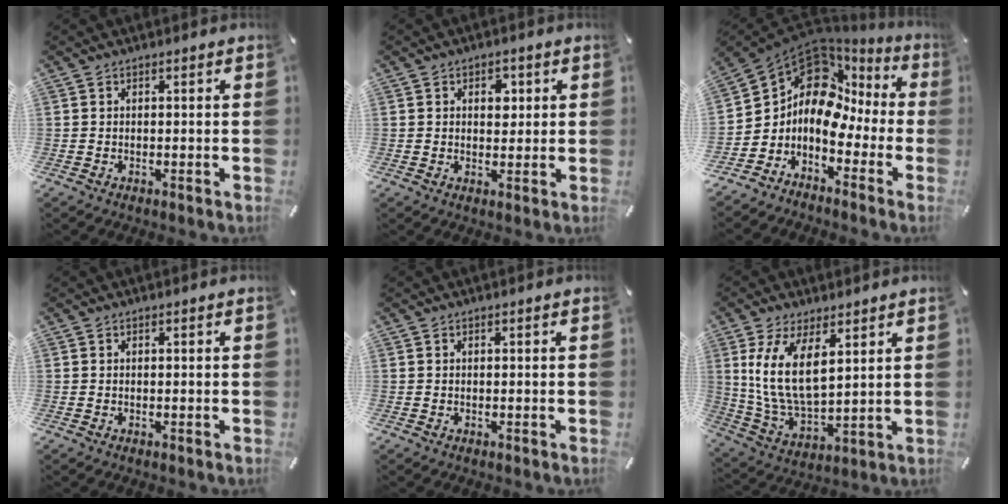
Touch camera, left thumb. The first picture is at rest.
{"total": 3.7, "force": [0.9, 2.8, 2.3], "torque": [-0.017, -0.004, 0.005]}
{"total": 9.9, "force": [2.3, 7.8, 5.7], "torque": [-0.119, -0.039, 0.033]}
{"total": 0.0}
{"total": 0.0}
{"total": 13.0, "force": [5.4, 6.8, 9.6], "torque": [-0.219, -0.018, 0.100]}